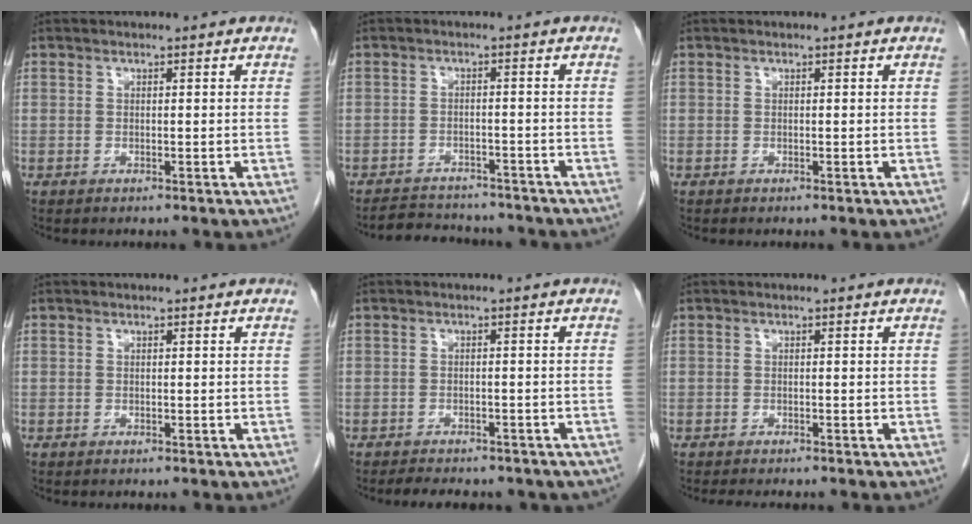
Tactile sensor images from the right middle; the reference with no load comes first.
{"total": 8.7, "force": [-8.1, 2.4, 2.0], "torque": [-0.034, 0.006, -0.105]}
{"total": 0.0}
{"total": 0.0}
{"total": 10.9, "force": [-9.2, 4.0, 4.2], "torque": [-0.070, 0.000, -0.097]}
{"total": 4.1, "force": [-3.5, 0.8, 1.9], "torque": [-0.024, -0.009, -0.045]}